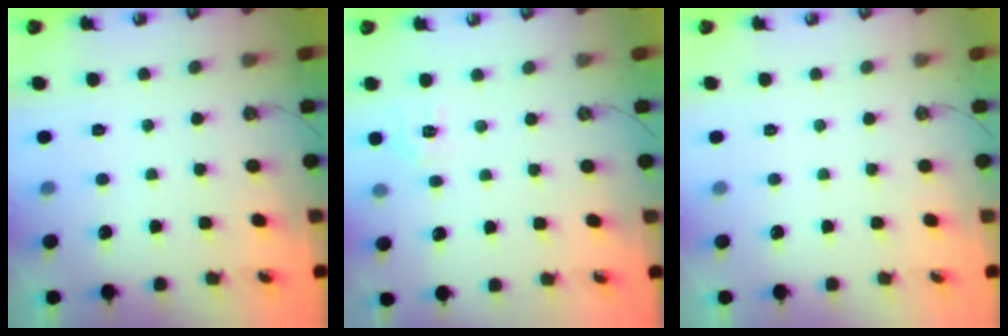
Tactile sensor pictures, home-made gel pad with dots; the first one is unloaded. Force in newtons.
{"total": 5.0, "press": 5.0, "slide": 0.7}
{"total": 0.0}